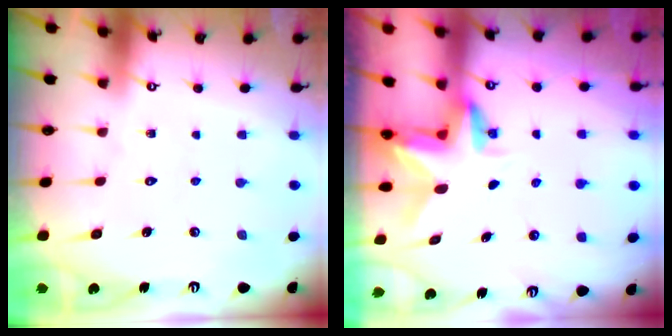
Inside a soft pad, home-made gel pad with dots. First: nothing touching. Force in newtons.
{"total": 3.1, "press": 3.1, "slide": 0.2}